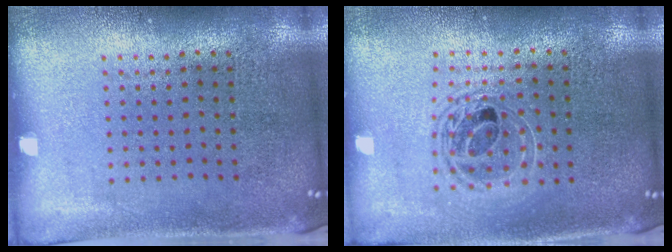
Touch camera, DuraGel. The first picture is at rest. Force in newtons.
{"total": 1.7, "press": 1.4, "slide": 1.0}